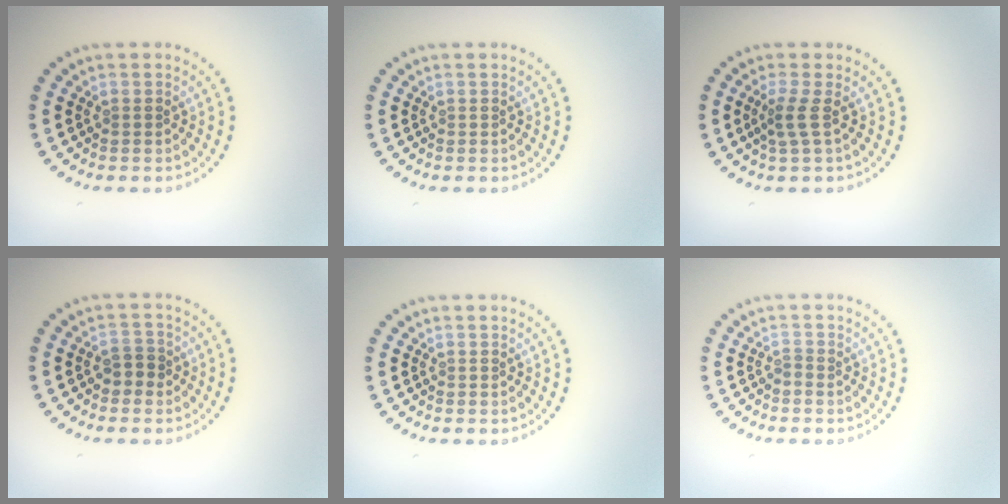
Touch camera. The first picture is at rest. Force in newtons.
{"total": 0.0}
{"total": 1.9, "press": 1.3, "slide": 1.4}
{"total": 1.6, "press": 1.5, "slide": 0.6}
{"total": 0.0}
{"total": 0.6, "press": 0.2, "slide": 0.6}